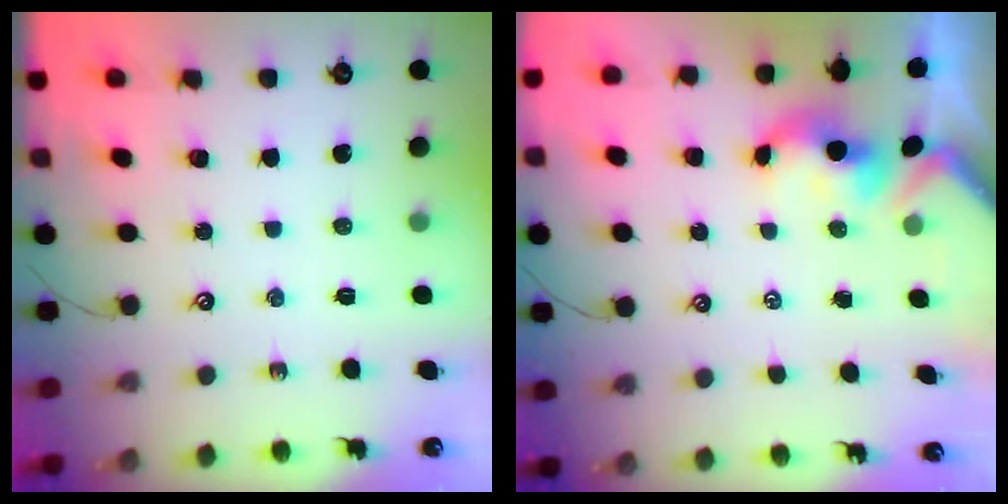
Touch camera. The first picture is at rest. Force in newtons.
{"total": 1.1, "press": 0.8, "slide": 0.7}